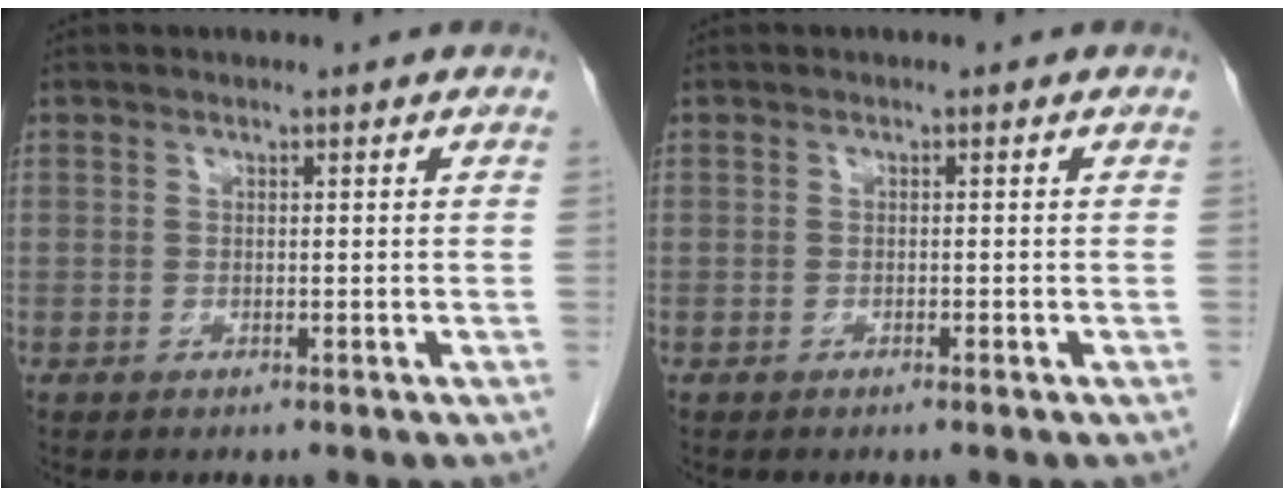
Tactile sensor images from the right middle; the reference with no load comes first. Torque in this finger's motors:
{"motor_torque": [-0.24, -0.09, 0.00, 0.01]}